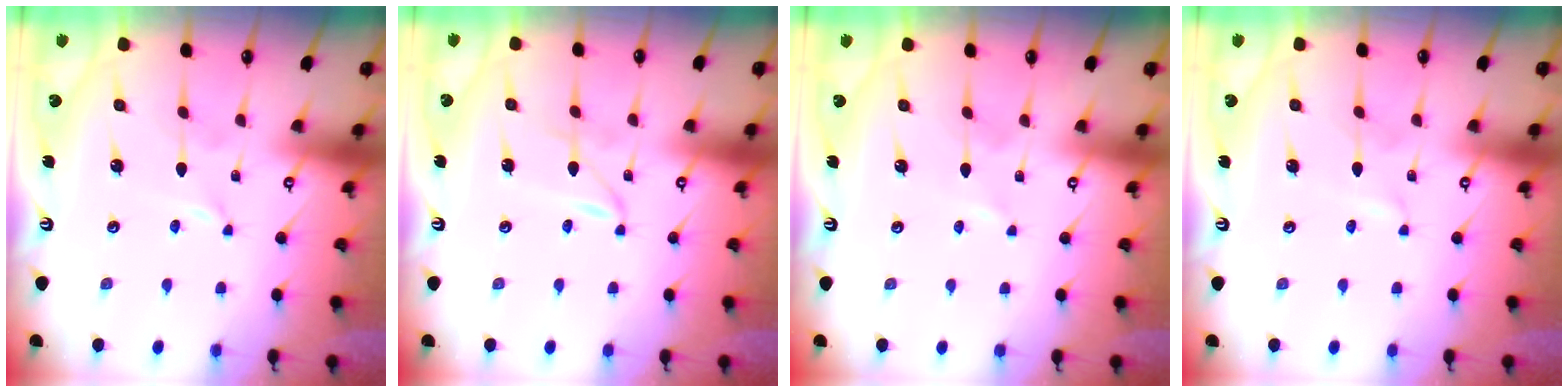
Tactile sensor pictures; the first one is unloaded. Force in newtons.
{"total": 1.9, "press": 1.9, "slide": 0.2}
{"total": 0.6, "press": 0.6, "slide": 0.1}
{"total": 1.1, "press": 1.1, "slide": 0.1}